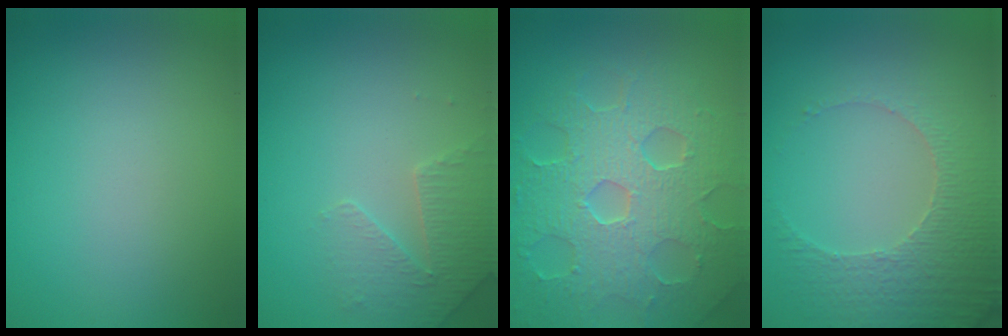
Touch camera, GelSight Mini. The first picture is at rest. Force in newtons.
{"total": 2.8, "press": 2.7, "slide": 0.7}
{"total": 8.6, "press": 5.8, "slide": 6.4}
{"total": 4.7, "press": 3.6, "slide": 3.0}